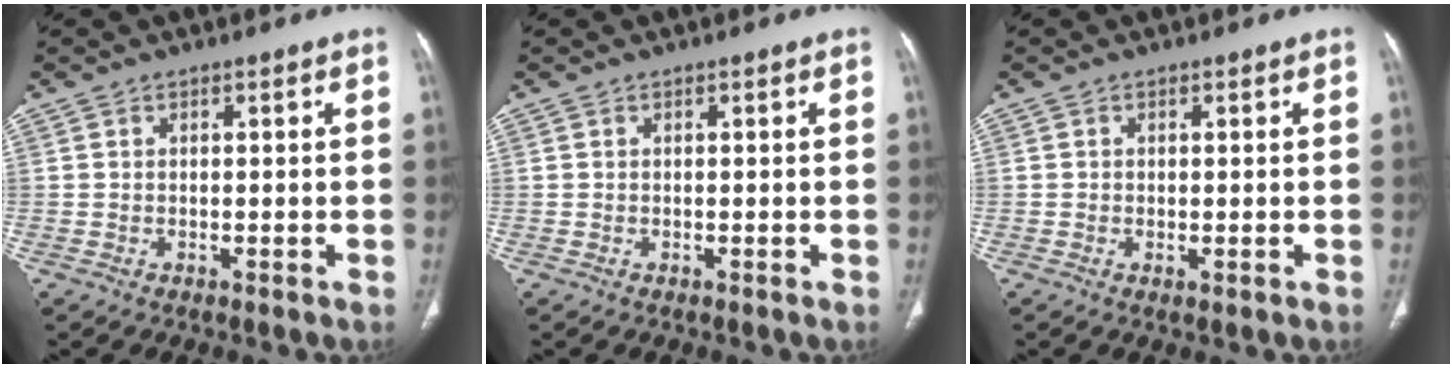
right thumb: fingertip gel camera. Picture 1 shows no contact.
{"total": 0.0}
{"total": 0.9, "force": [-0.2, 0.3, 0.8], "torque": [-0.019, -0.005, -0.003]}